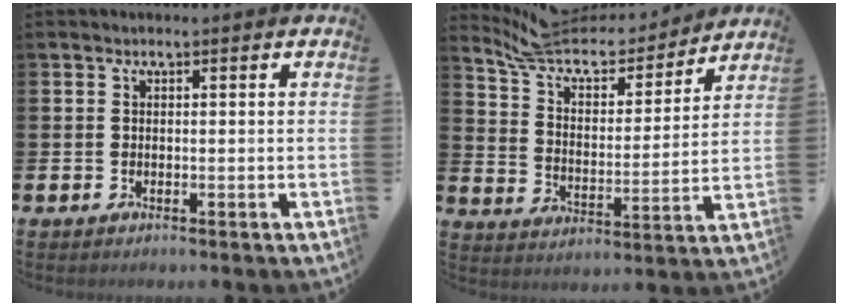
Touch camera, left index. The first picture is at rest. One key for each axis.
{"total": 8.7, "fx": 8.0, "fy": 2.9, "fz": 2.1, "tx": -0.080, "ty": -0.062, "tz": 0.137}